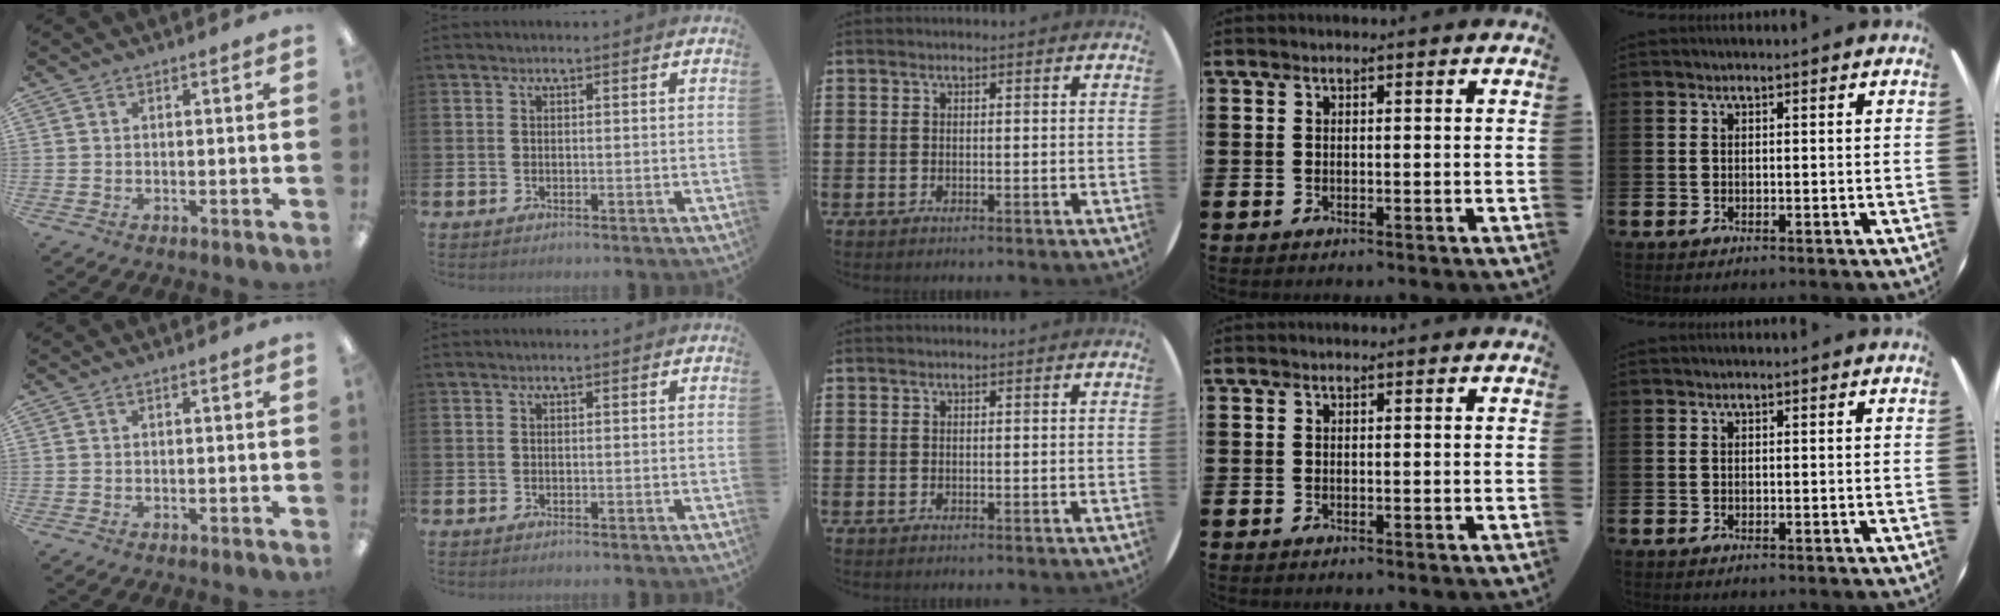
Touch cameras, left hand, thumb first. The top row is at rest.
{}